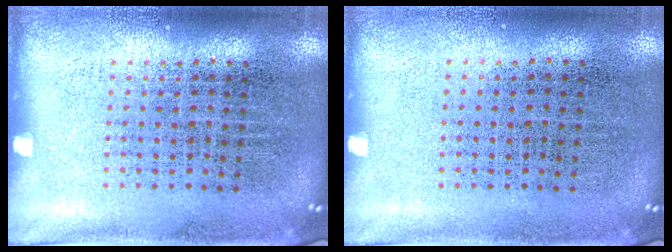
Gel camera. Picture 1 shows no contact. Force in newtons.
{"total": 0.0}